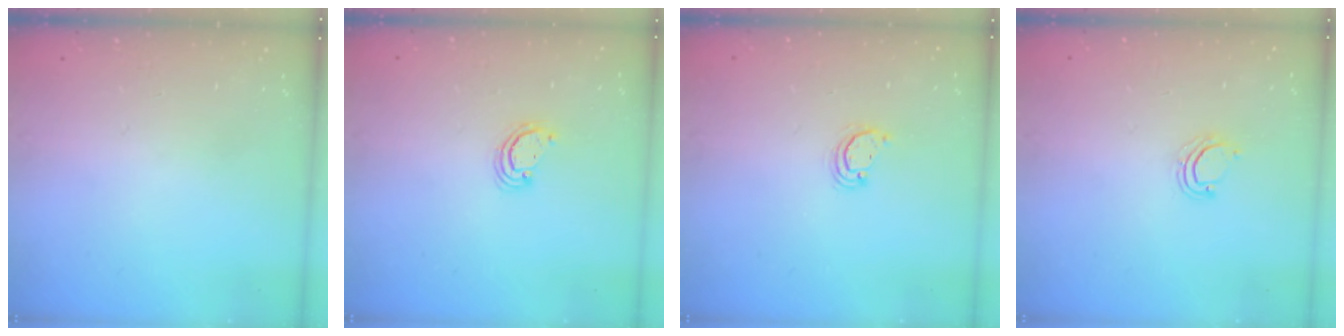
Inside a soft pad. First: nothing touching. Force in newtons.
{"total": 2.3, "press": 2.3, "slide": 0.3}
{"total": 2.2, "press": 2.2, "slide": 0.3}
{"total": 2.2, "press": 2.2, "slide": 0.1}